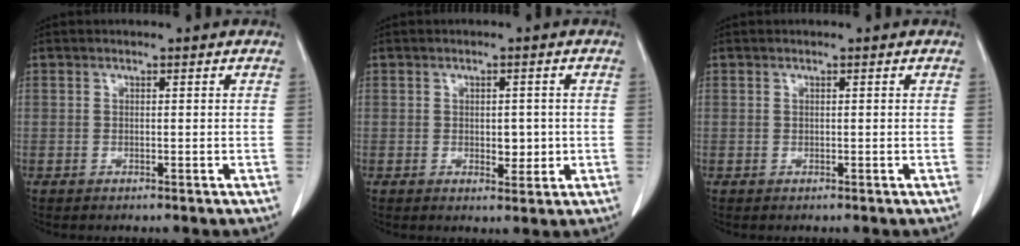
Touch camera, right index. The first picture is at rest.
{"total": 3.2, "force": [-0.2, 1.8, 2.6], "torque": [-0.034, -0.002, 0.003]}
{"total": 0.0}